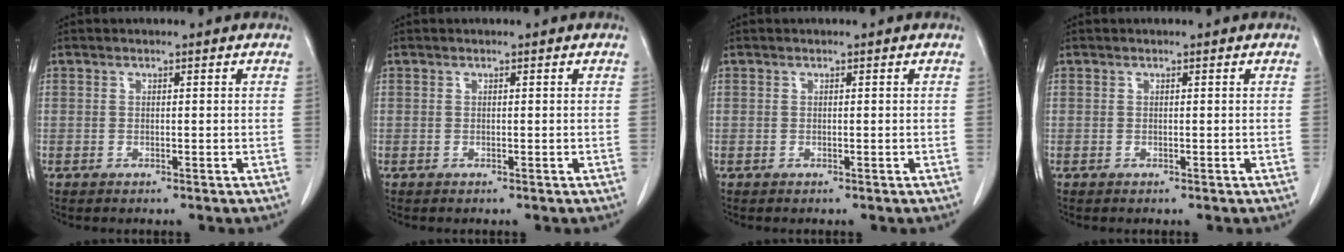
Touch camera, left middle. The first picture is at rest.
{"total": 0.0}
{"total": 0.0}
{"total": 0.0}